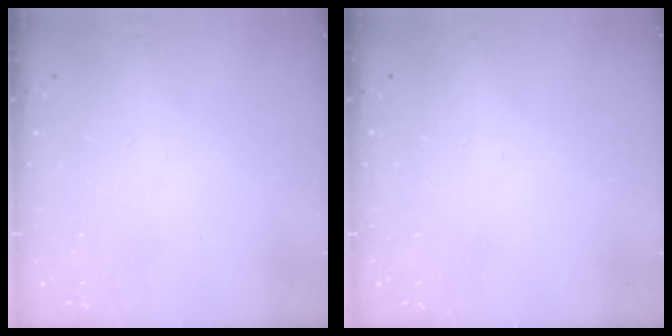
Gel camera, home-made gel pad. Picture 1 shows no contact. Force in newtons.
{"total": 0.0}